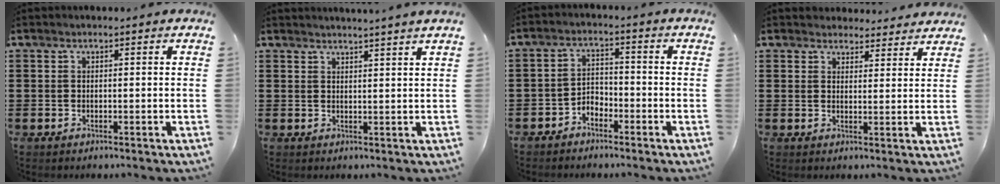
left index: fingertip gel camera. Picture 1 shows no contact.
{"total": 2.1, "force": [2.0, -0.7, 0.2], "torque": [-0.008, -0.006, 0.038]}
{"total": 2.9, "force": [-2.8, 0.9, 0.3], "torque": [-0.014, 0.004, -0.061]}
{"total": 3.4, "force": [3.3, 0.9, 0.0], "torque": [-0.012, -0.010, 0.064]}